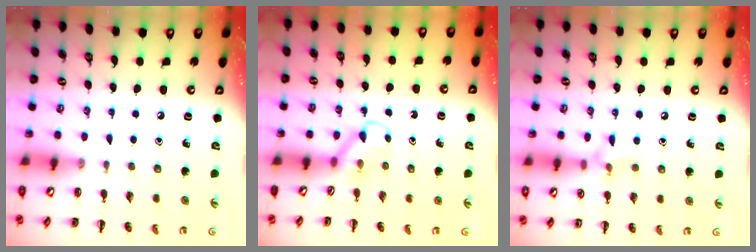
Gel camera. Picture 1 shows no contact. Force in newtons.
{"total": 2.9, "press": 2.7, "slide": 1.2}
{"total": 6.4, "press": 6.1, "slide": 1.8}